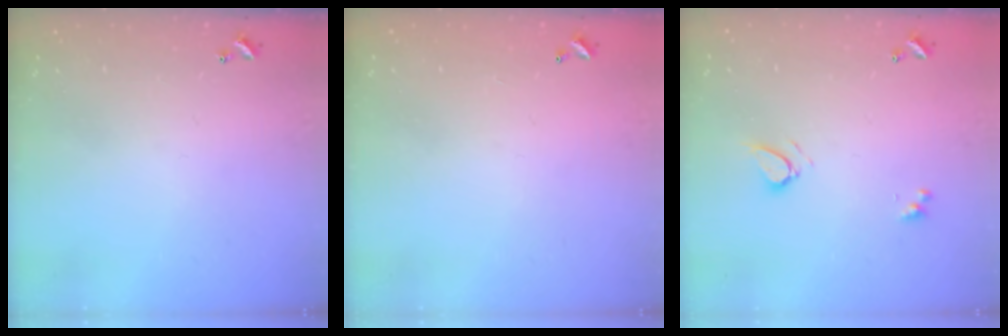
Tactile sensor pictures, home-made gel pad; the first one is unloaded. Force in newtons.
{"total": 2.9, "press": 2.9, "slide": 0.1}
{"total": 2.6, "press": 2.5, "slide": 0.5}